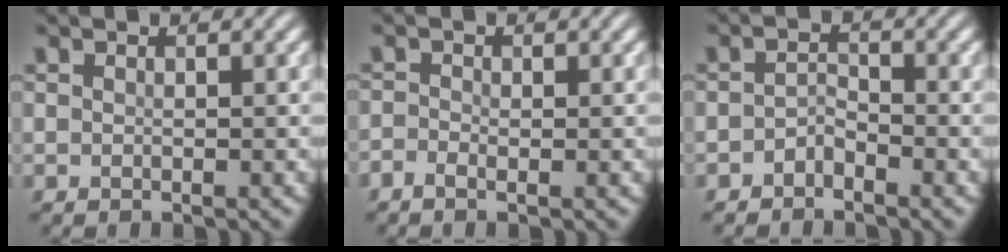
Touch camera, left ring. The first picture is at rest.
{"total": 0.9, "force": [-0.6, 0.5, 0.5], "torque": [-0.013, -0.001, -0.014]}
{"total": 1.4, "force": [-1.1, 0.6, 0.7], "torque": [-0.013, 0.007, -0.022]}